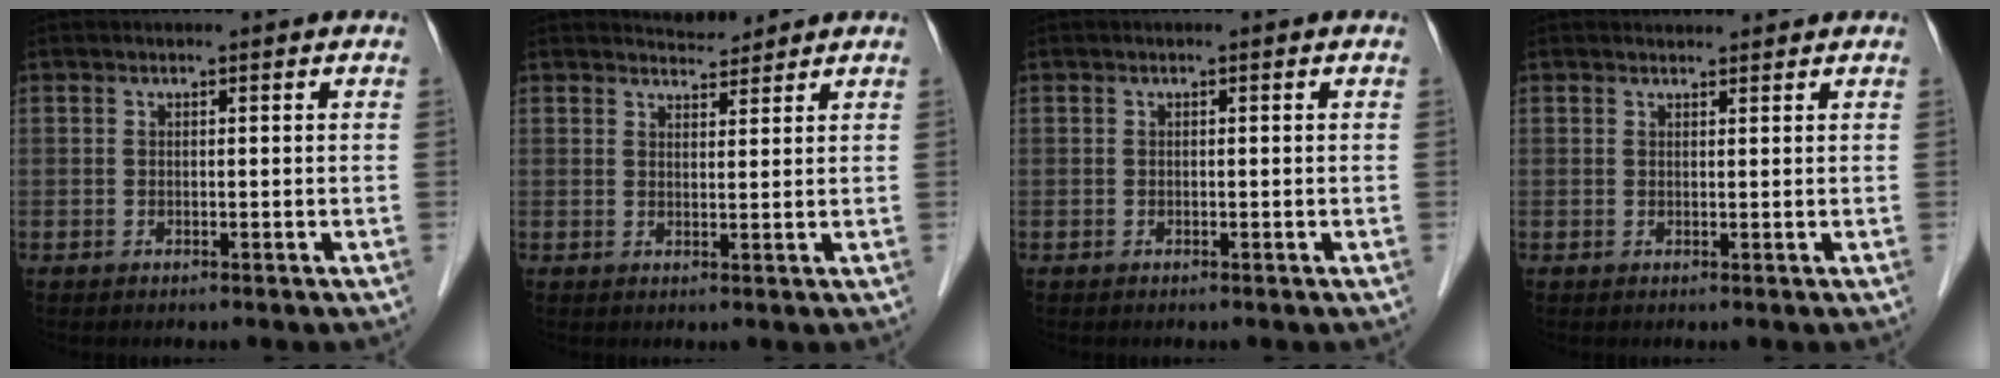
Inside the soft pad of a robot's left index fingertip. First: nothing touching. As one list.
[{"total": 2.5, "force": [2.5, 0.2, -0.3], "torque": [-0.004, -0.001, 0.044]}, {"total": 0.0}, {"total": 1.6, "force": [1.6, 0.3, -0.1], "torque": [-0.010, 0.007, 0.025]}]